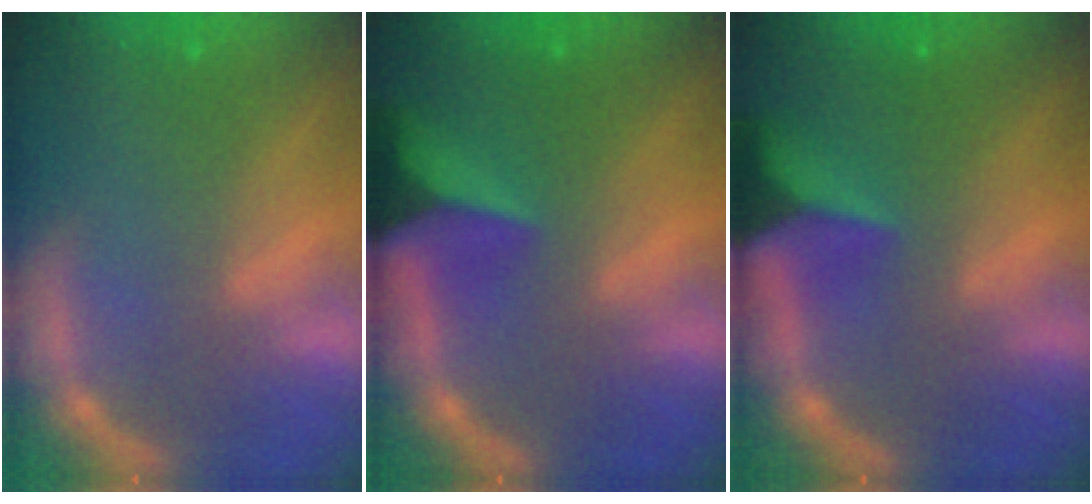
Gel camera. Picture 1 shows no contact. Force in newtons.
{"total": 8.9}
{"total": 7.5}